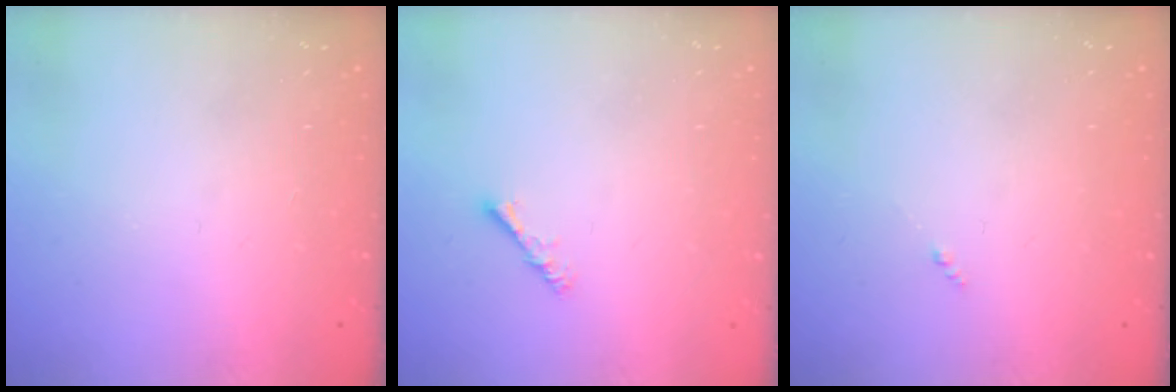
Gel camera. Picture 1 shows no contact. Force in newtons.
{"total": 2.4, "press": 2.4, "slide": 0.3}
{"total": 0.0}